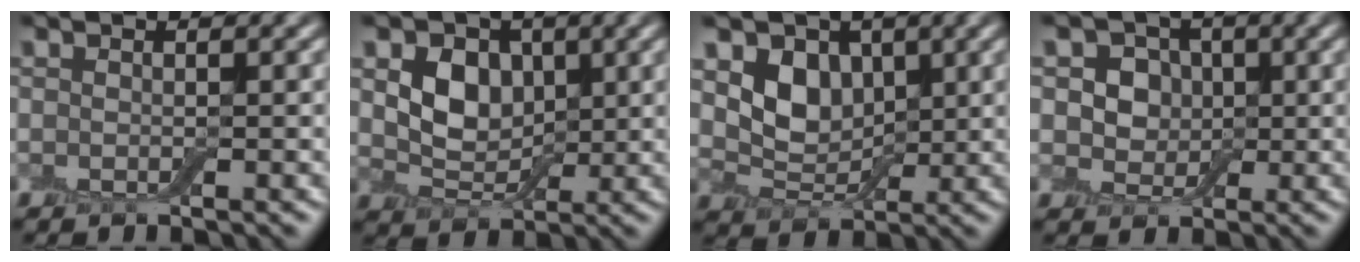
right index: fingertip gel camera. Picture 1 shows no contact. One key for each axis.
{"total": 4.7, "fx": 1.2, "fy": 3.6, "fz": 2.8, "tx": -0.057, "ty": -0.004, "tz": 0.014}
{"total": 4.3, "fx": 1.3, "fy": 3.3, "fz": 2.5, "tx": -0.051, "ty": -0.008, "tz": 0.018}
{"total": 4.5, "fx": 1.1, "fy": 3.8, "fz": 2.2, "tx": -0.032, "ty": 0.006, "tz": 0.002}